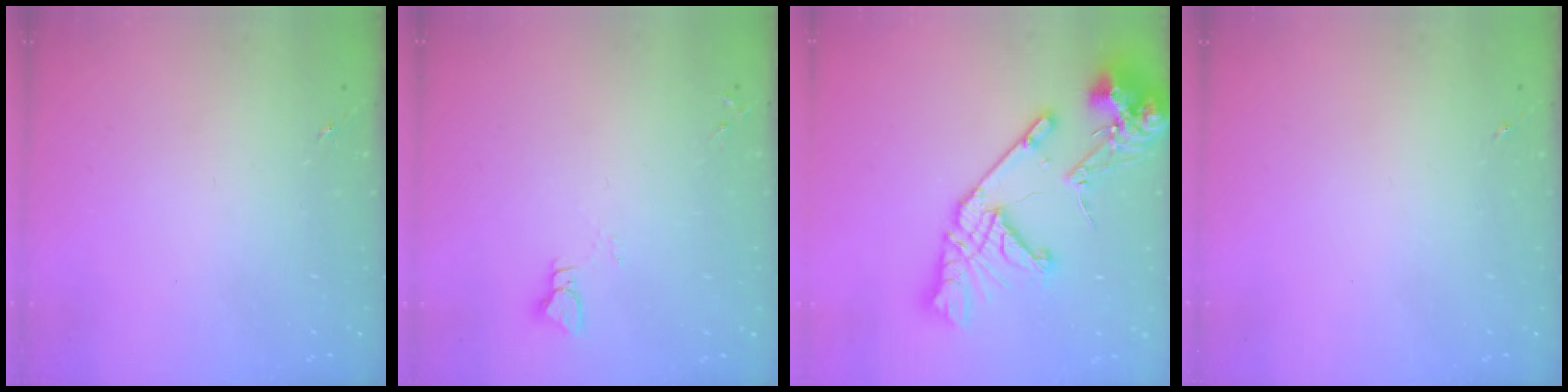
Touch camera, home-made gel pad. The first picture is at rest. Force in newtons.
{"total": 2.9, "press": 2.9, "slide": 0.3}
{"total": 20.9, "press": 20.7, "slide": 2.5}
{"total": 0.0}